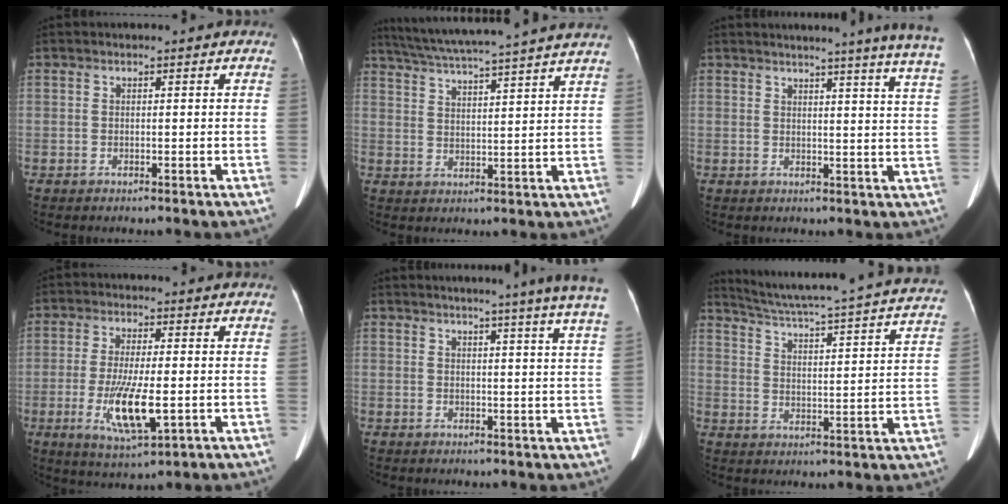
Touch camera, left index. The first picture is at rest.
{"total": 20.6, "force": [18.2, -1.2, 9.5], "torque": [-0.169, 0.002, 0.252]}
{"total": 15.8, "force": [13.7, -1.6, 7.7], "torque": [-0.104, -0.066, 0.143]}
{"total": 9.2, "force": [-2.0, 2.0, 8.7], "torque": [-0.172, -0.022, -0.028]}
{"total": 14.7, "force": [12.5, -1.7, 7.6], "torque": [-0.104, -0.044, 0.132]}
{"total": 25.9, "force": [23.6, 0.6, 10.7], "torque": [-0.171, -0.057, 0.298]}